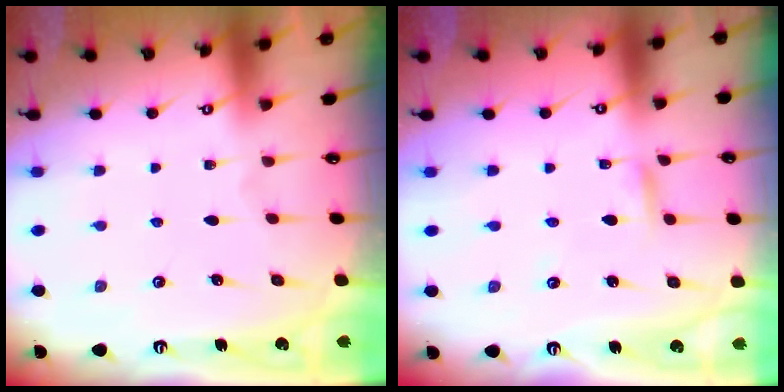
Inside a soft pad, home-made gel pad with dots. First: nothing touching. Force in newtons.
{"total": 2.4, "press": 2.4, "slide": 0.0}